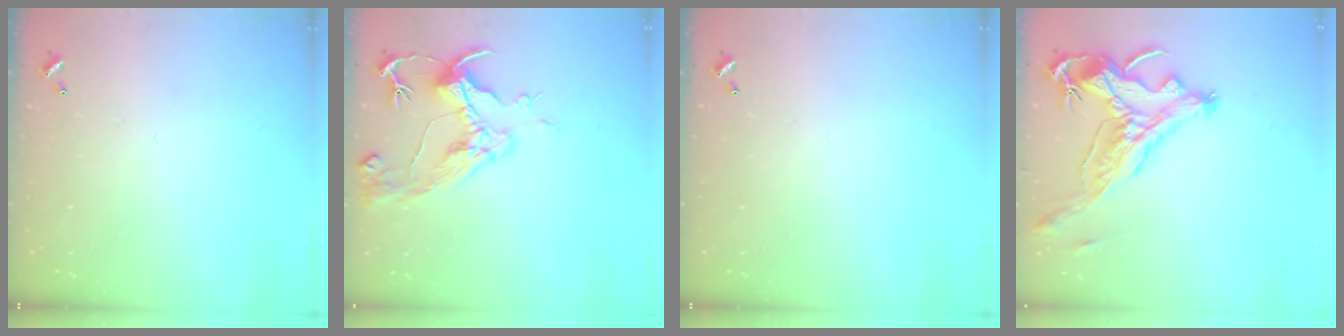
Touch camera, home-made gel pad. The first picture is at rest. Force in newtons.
{"total": 9.6, "press": 9.5, "slide": 1.5}
{"total": 0.0}
{"total": 2.9, "press": 2.5, "slide": 1.3}